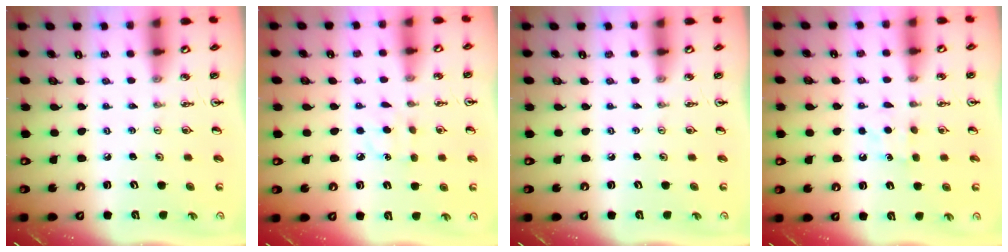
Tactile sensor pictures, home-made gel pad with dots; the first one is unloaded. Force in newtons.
{"total": 5.4, "press": 5.3, "slide": 0.6}
{"total": 0.0}
{"total": 5.7, "press": 5.6, "slide": 0.7}